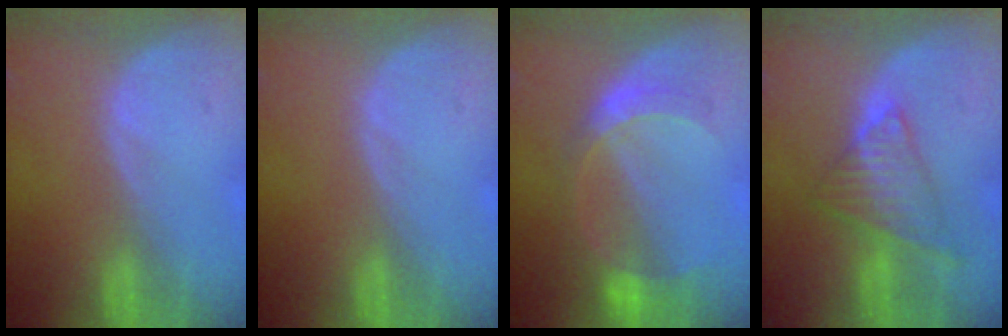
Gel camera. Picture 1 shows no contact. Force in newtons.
{"total": 0.0}
{"total": 6.7, "press": 5.9, "slide": 3.2}
{"total": 7.6, "press": 6.4, "slide": 4.0}